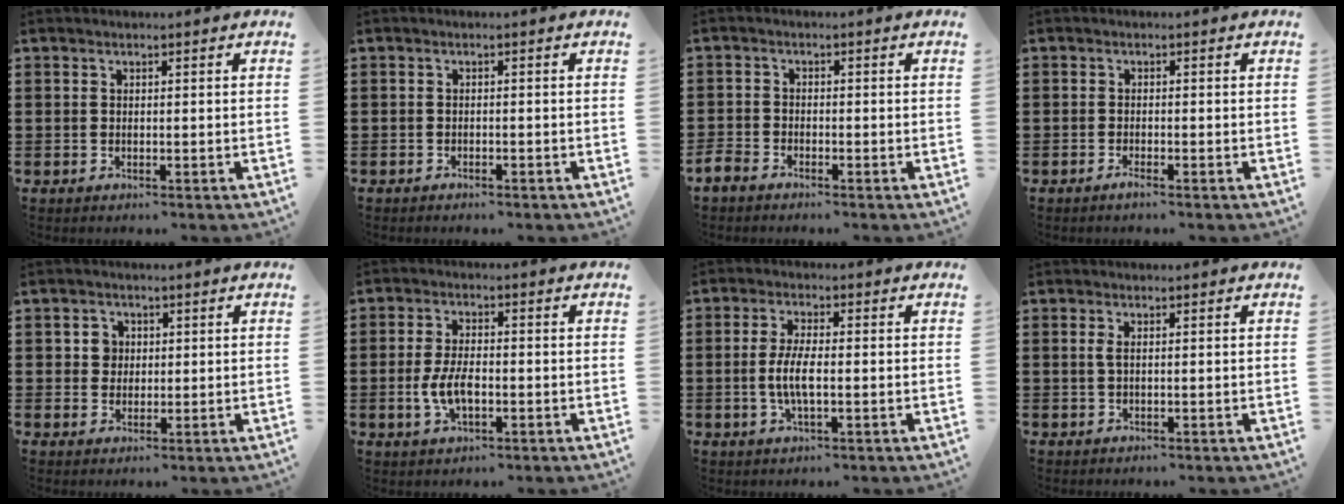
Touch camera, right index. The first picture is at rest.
{"total": 1.0, "force": [-0.9, 0.1, 0.2], "torque": [-0.007, -0.001, -0.020]}
{"total": 2.1, "force": [-2.0, 0.7, 0.3], "torque": [-0.020, -0.003, -0.045]}
{"total": 1.2, "force": [-1.0, -0.2, 0.7], "torque": [-0.013, -0.009, -0.016]}
{"total": 2.5, "force": [0.6, 2.2, 0.9], "torque": [-0.028, 0.010, 0.008]}
{"total": 5.5, "force": [-1.2, 2.6, 4.7], "torque": [-0.102, 0.000, -0.025]}
{"total": 4.9, "force": [-0.9, 1.3, 4.6], "torque": [-0.101, -0.004, -0.023]}
{"total": 1.0, "force": [0.0, 0.0, 1.0], "torque": [-0.020, 0.001, 0.000]}